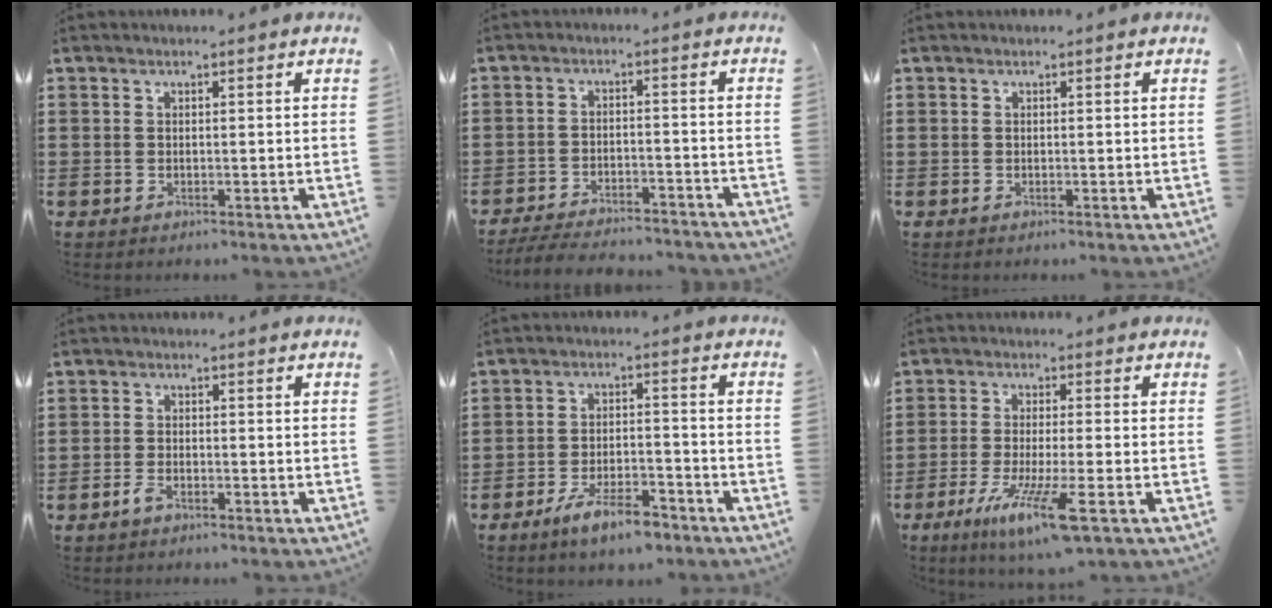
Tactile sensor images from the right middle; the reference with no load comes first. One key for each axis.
{"total": 5.1, "fx": -5.0, "fy": 0.4, "fz": 1.1, "tx": -0.029, "ty": 0.000, "tz": -0.102}
{"total": 0.0}
{"total": 2.0, "fx": -1.4, "fy": 0.6, "fz": 1.3, "tx": -0.040, "ty": -0.004, "tz": -0.031}
{"total": 6.9, "fx": -5.3, "fy": 1.7, "fz": 4.1, "tx": -0.082, "ty": 0.002, "tz": -0.099}
{"total": 8.8, "fx": -4.3, "fy": 0.6, "fz": 7.6, "tx": -0.153, "ty": -0.021, "tz": -0.077}